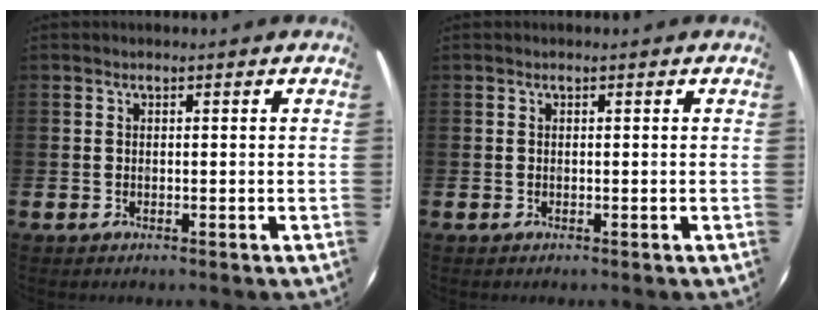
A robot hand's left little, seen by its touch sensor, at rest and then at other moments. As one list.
[{"total": 0.0}]